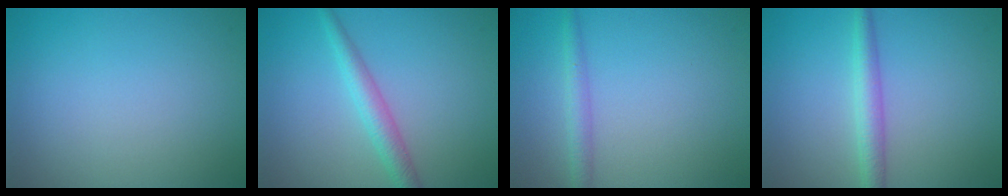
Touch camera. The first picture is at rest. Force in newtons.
{"total": 2.6, "press": 2.6, "slide": 0.2}
{"total": 1.8, "press": 1.8, "slide": 0.1}
{"total": 2.6, "press": 2.6, "slide": 0.1}